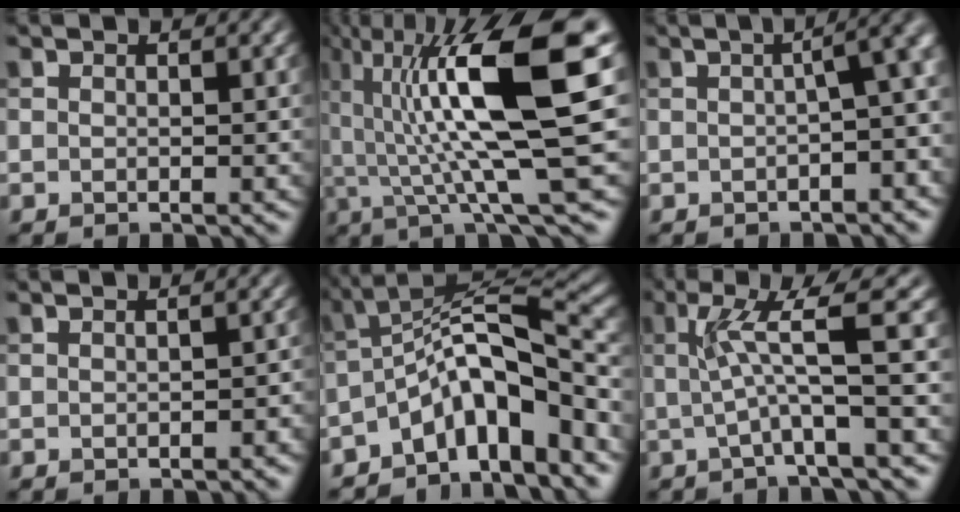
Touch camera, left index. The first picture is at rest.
{"total": 14.1, "force": [3.0, 2.8, 13.5], "torque": [-0.225, 0.009, 0.053]}
{"total": 6.1, "force": [-0.1, 2.1, 5.7], "torque": [-0.041, 0.014, 0.000]}
{"total": 1.1, "force": [-0.5, 0.5, 0.8], "torque": [-0.013, 0.000, -0.004]}
{"total": 9.3, "force": [-4.9, 2.9, 7.3], "torque": [-0.094, 0.021, -0.096]}
{"total": 5.4, "force": [0.5, 0.6, 5.3], "torque": [-0.098, 0.006, 0.009]}